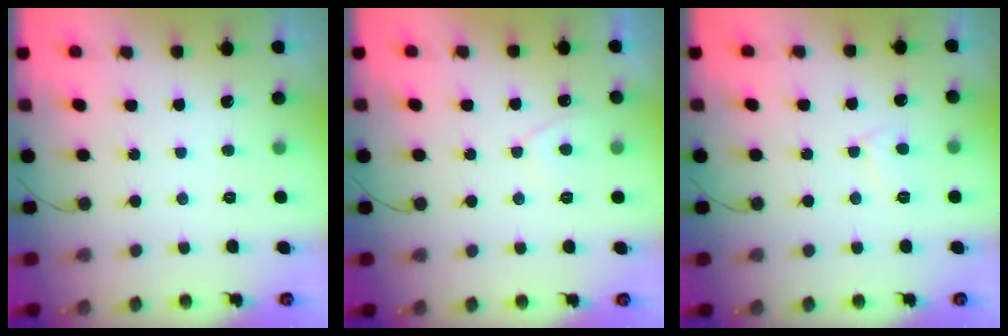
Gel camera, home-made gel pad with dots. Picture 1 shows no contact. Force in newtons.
{"total": 2.7, "press": 2.7, "slide": 0.6}
{"total": 3.7, "press": 3.7, "slide": 0.3}